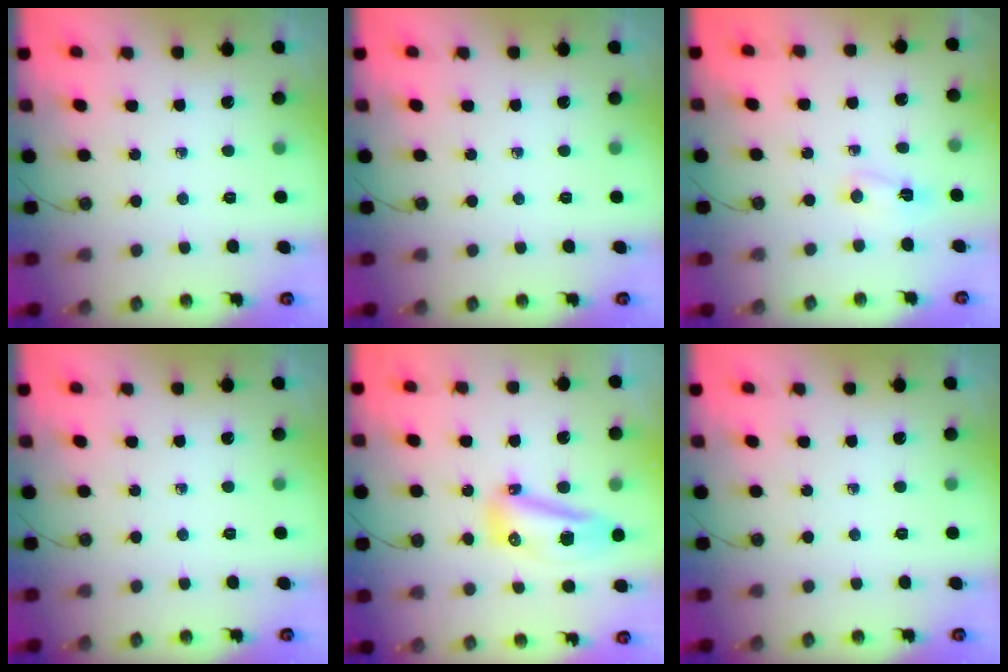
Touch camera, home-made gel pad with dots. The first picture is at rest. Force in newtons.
{"total": 0.0}
{"total": 2.1, "press": 2.1, "slide": 0.4}
{"total": 0.0}
{"total": 18.9, "press": 14.1, "slide": 12.5}
{"total": 0.0}